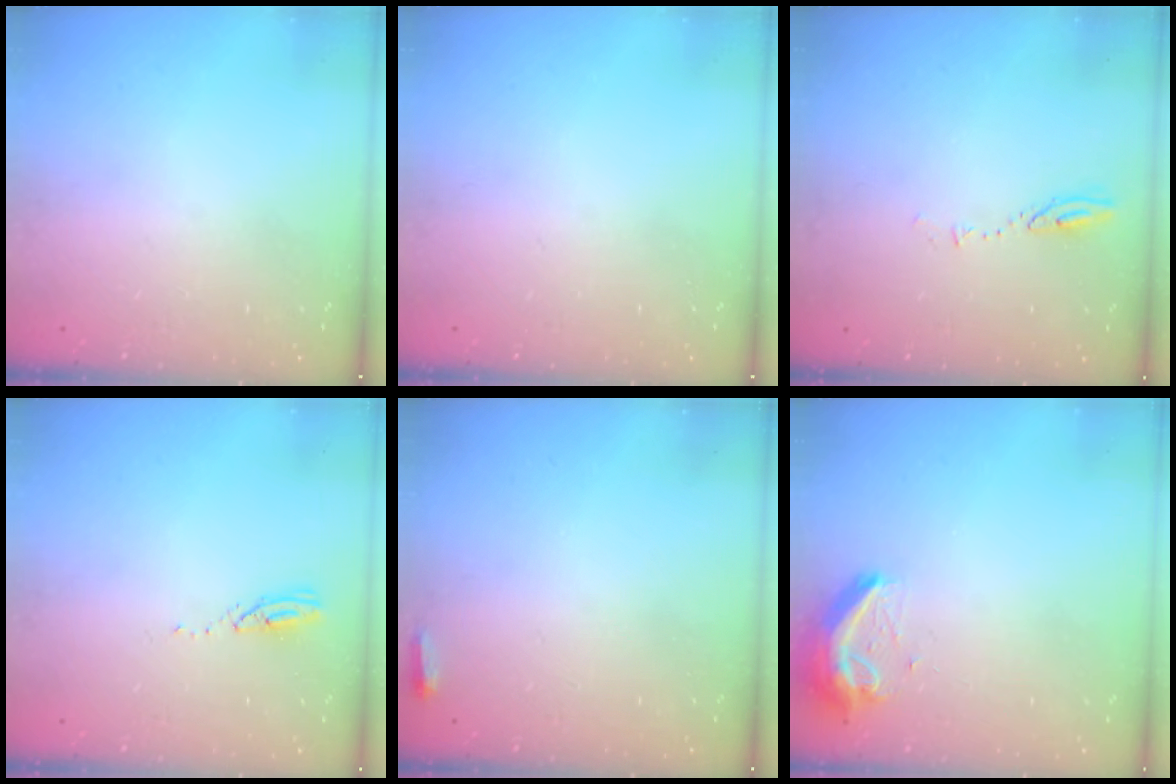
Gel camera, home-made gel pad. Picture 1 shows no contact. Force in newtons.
{"total": 0.0}
{"total": 4.0, "press": 4.0, "slide": 0.5}
{"total": 3.1, "press": 3.1, "slide": 0.1}
{"total": 2.7, "press": 2.6, "slide": 0.9}
{"total": 9.5, "press": 9.5, "slide": 0.6}